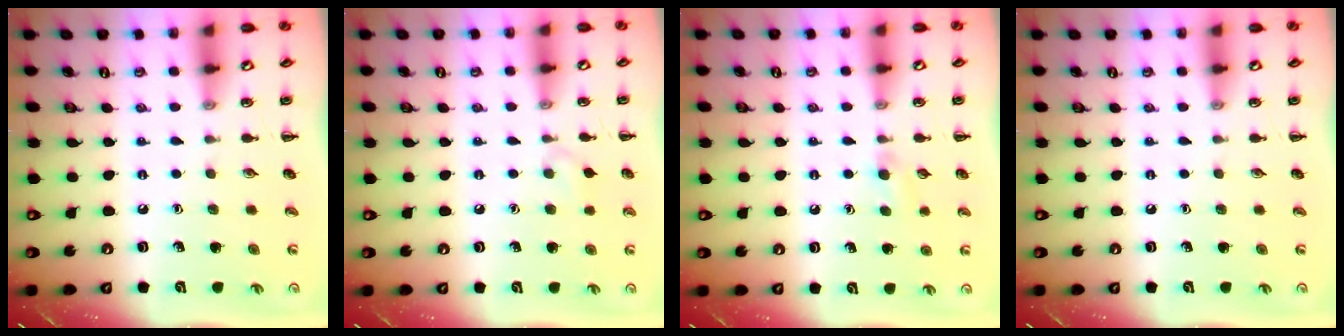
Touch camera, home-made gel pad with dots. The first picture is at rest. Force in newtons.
{"total": 4.2, "press": 3.9, "slide": 1.5}
{"total": 4.4, "press": 4.1, "slide": 1.6}
{"total": 0.0}